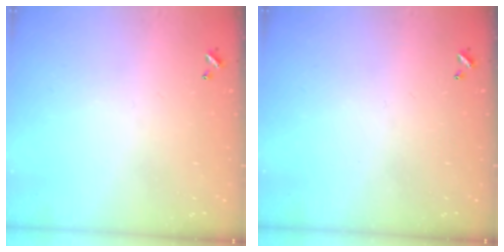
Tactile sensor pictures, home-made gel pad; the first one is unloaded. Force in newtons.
{"total": 0.0}